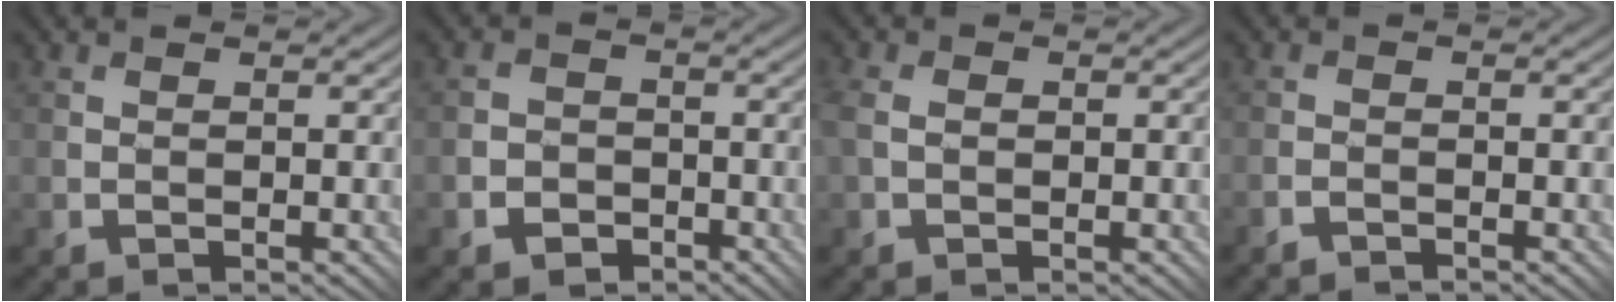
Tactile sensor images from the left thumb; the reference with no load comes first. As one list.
[{"total": 2.8, "force": [-1.8, 2.0, 0.8], "torque": [-0.002, 0.007, -0.044]}, {"total": 4.5, "force": [-0.2, 3.5, 2.8], "torque": [-0.062, 0.005, -0.007]}, {"total": 1.3, "force": [-1.3, -0.2, 0.1], "torque": [-0.002, 0.009, -0.032]}]